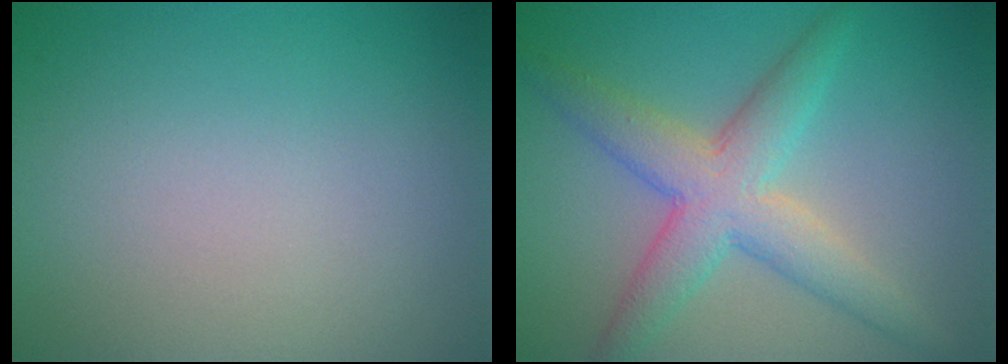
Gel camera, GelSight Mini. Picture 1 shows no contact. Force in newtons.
{"total": 5.3, "press": 5.3, "slide": 0.1}